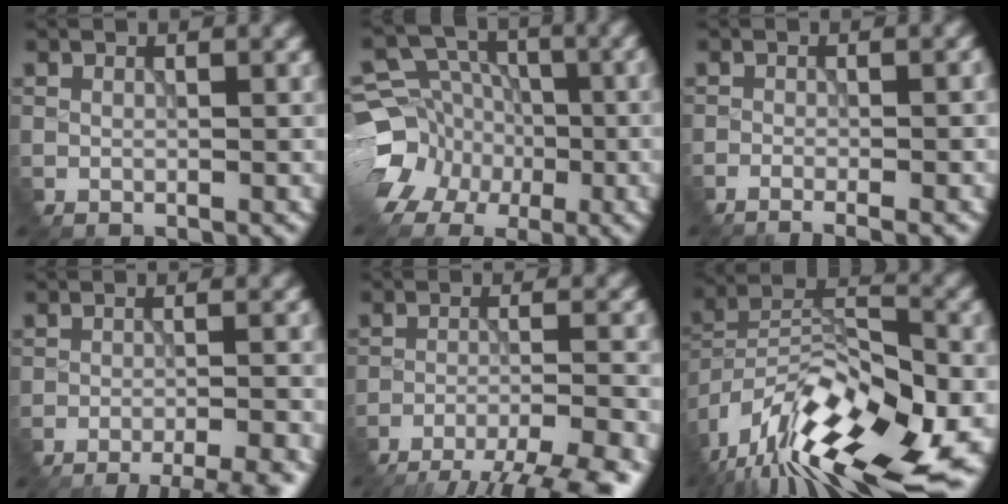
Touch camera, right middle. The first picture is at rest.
{"total": 7.0, "force": [-3.3, 5.9, 2.0], "torque": [-0.035, 0.001, -0.068]}
{"total": 3.5, "force": [-1.5, 1.3, 2.9], "torque": [-0.005, 0.009, -0.031]}
{"total": 8.3, "force": [-6.6, 2.1, 4.7], "torque": [-0.044, -0.006, -0.064]}
{"total": 10.7, "force": [-9.0, 1.7, 5.5], "torque": [-0.083, -0.014, -0.118]}
{"total": 15.9, "force": [-10.0, 5.7, 10.9], "torque": [-0.209, 0.003, -0.162]}